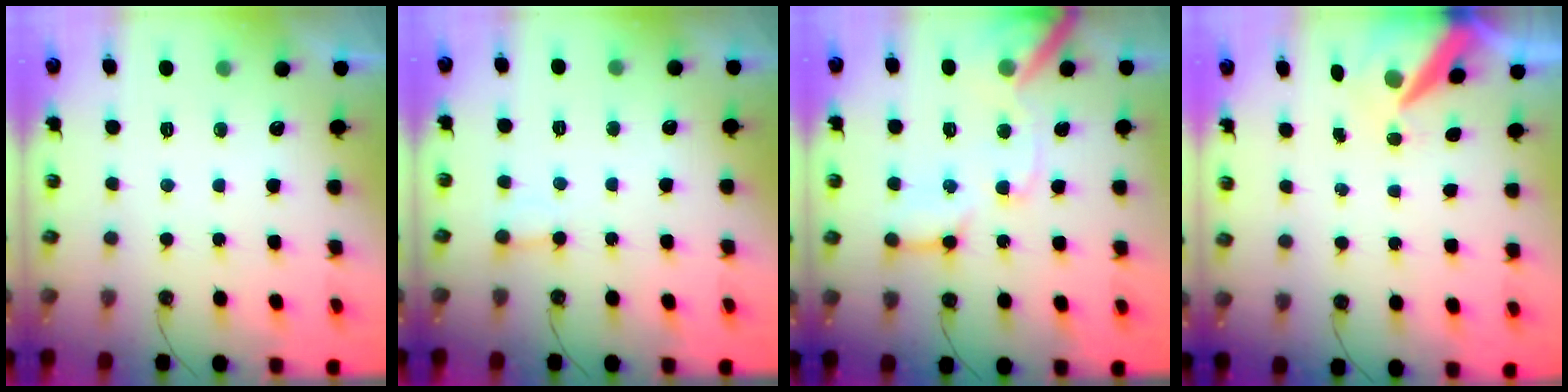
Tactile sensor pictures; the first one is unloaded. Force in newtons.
{"total": 2.8, "press": 2.8, "slide": 0.3}
{"total": 13.7, "press": 13.6, "slide": 2.0}
{"total": 8.4, "press": 8.3, "slide": 1.2}